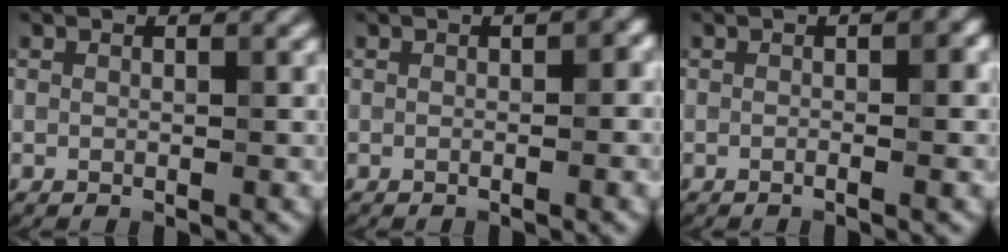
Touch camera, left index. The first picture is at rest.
{"total": 2.3, "force": [-0.3, 0.4, 2.2], "torque": [-0.024, 0.003, -0.002]}
{"total": 2.3, "force": [-0.2, 0.5, 2.2], "torque": [-0.026, -0.005, -0.010]}